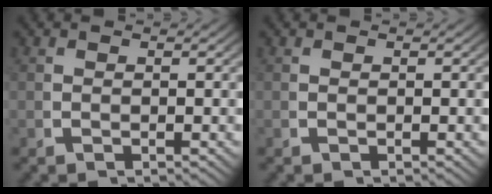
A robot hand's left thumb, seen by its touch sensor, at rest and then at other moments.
{"total": 0.0}